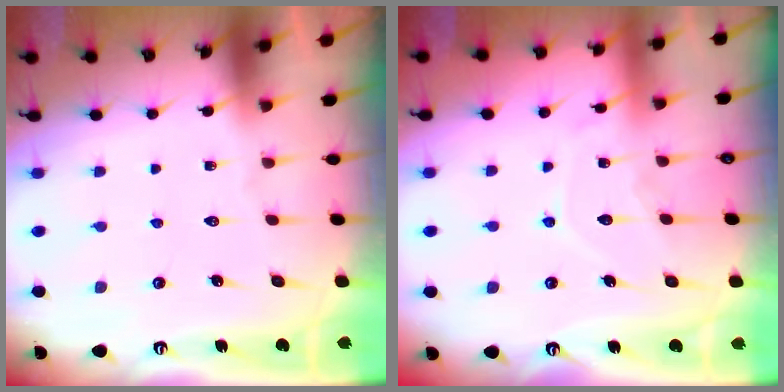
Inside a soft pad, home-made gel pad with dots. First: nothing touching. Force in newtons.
{"total": 8.5, "press": 8.5, "slide": 0.9}